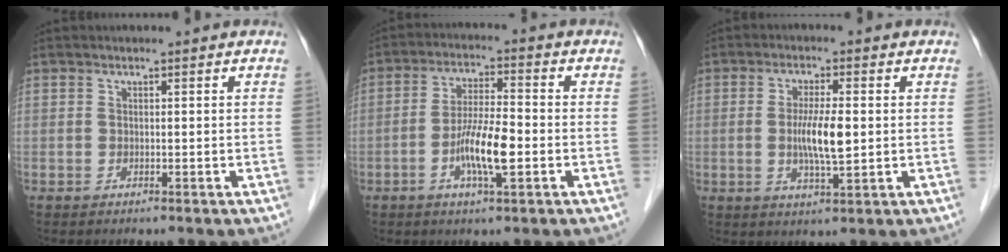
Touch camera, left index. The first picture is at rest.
{"total": 7.8, "force": [-2.7, 1.2, 7.3], "torque": [-0.142, -0.008, -0.054]}
{"total": 6.2, "force": [-0.5, 0.9, 6.2], "torque": [-0.120, -0.012, -0.011]}